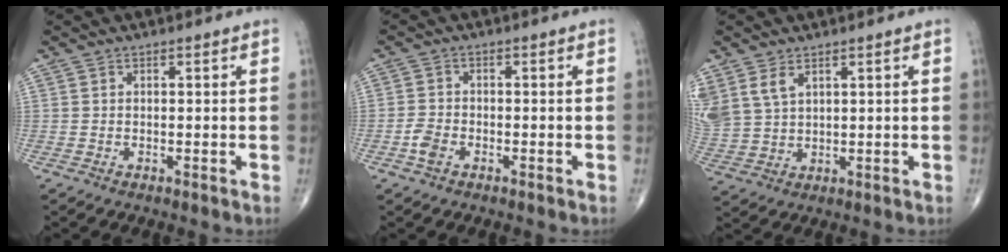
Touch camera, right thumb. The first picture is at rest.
{"total": 2.7, "force": [-1.5, 1.6, 1.6], "torque": [-0.038, 0.007, -0.031]}
{"total": 8.1, "force": [4.1, 5.0, 5.0], "torque": [-0.113, -0.006, 0.097]}